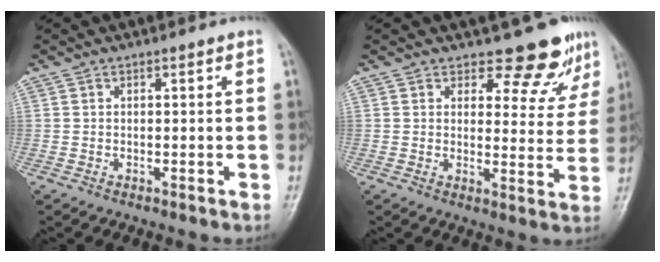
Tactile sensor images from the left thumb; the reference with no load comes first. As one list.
[{"total": 8.4, "force": [7.4, 3.4, 1.9], "torque": [0.010, -0.063, 0.081]}]